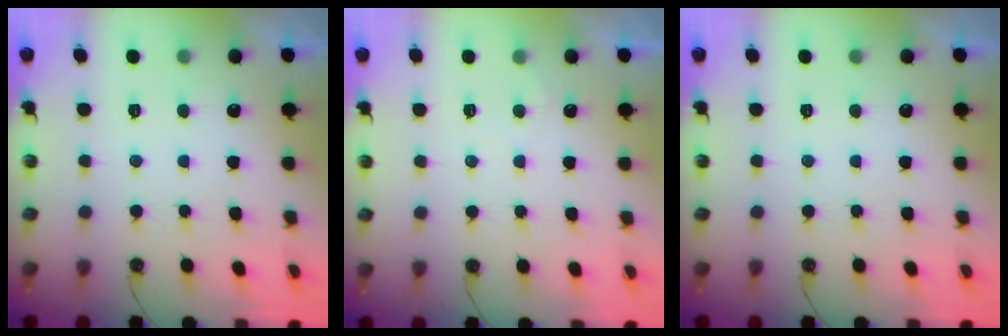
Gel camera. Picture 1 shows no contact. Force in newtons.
{"total": 2.2, "press": 2.2, "slide": 0.3}
{"total": 0.0}